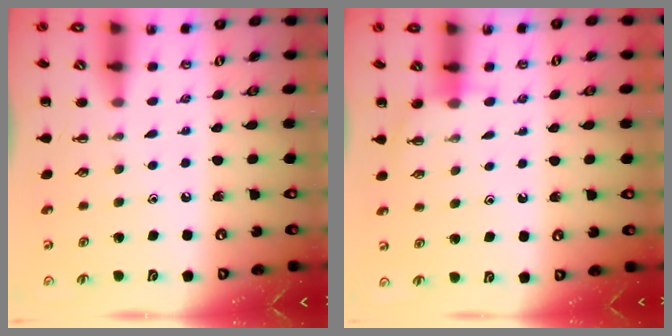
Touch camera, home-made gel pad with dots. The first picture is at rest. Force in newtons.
{"total": 4.8, "press": 4.6, "slide": 1.2}